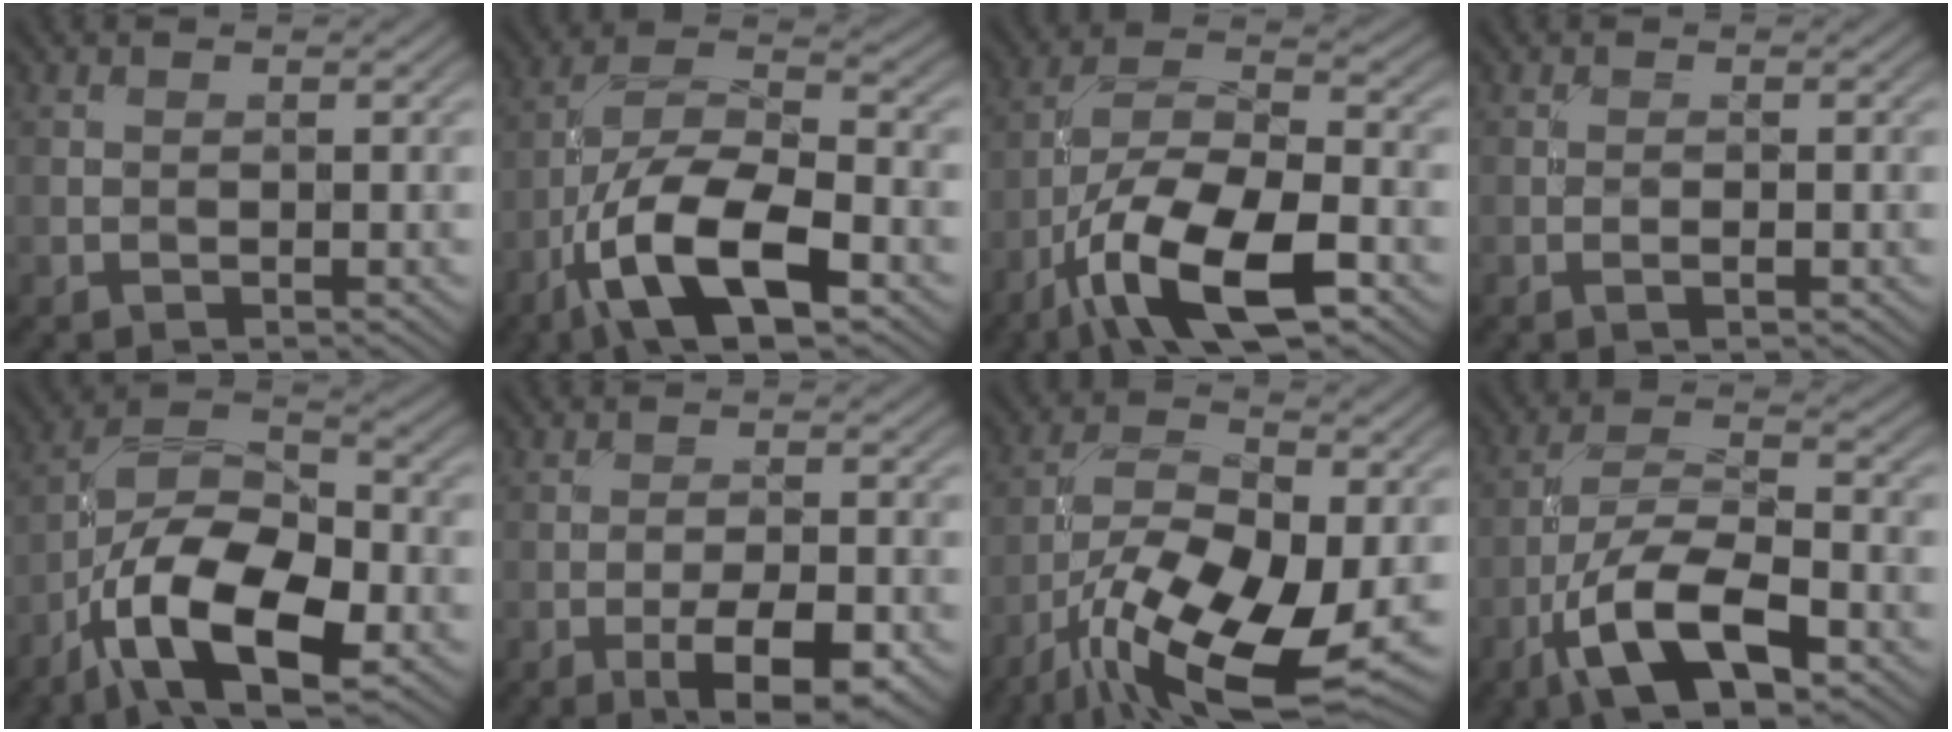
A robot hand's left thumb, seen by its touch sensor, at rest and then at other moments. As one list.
[{"total": 13.6, "force": [-6.3, 5.3, 10.9], "torque": [-0.211, -0.006, -0.128]}, {"total": 13.4, "force": [-6.9, 4.7, 10.5], "torque": [-0.199, -0.001, -0.138]}, {"total": 0.9, "force": [-0.2, 0.1, 0.8], "torque": [-0.018, 0.002, -0.005]}, {"total": 14.4, "force": [-6.8, 6.5, 10.8], "torque": [-0.209, -0.011, -0.141]}, {"total": 7.0, "force": [-3.4, 2.1, 5.7], "torque": [-0.094, 0.001, -0.051]}, {"total": 14.7, "force": [-6.7, 5.6, 11.8], "torque": [-0.224, -0.023, -0.129]}, {"total": 12.0, "force": [-6.0, 4.4, 9.4], "torque": [-0.180, -0.003, -0.122]}]